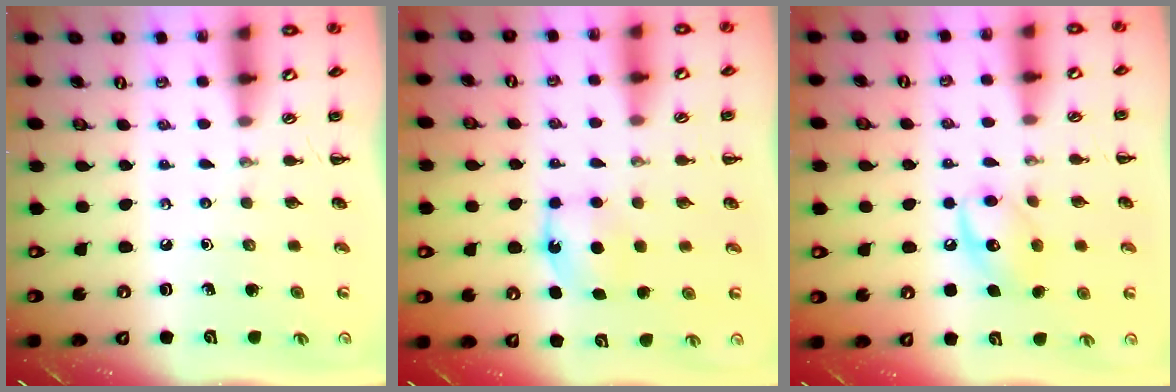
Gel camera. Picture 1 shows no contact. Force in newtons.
{"total": 6.2, "press": 5.9, "slide": 1.9}
{"total": 10.3, "press": 10.3, "slide": 0.8}